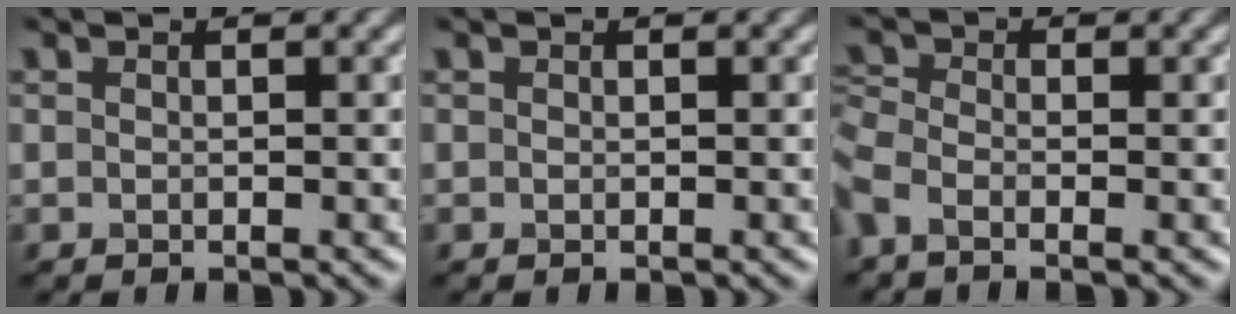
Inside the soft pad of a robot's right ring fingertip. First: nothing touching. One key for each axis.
{"total": 0.0}
{"total": 2.7, "fx": -1.4, "fy": 1.5, "fz": 1.7, "tx": -0.048, "ty": -0.004, "tz": -0.048}